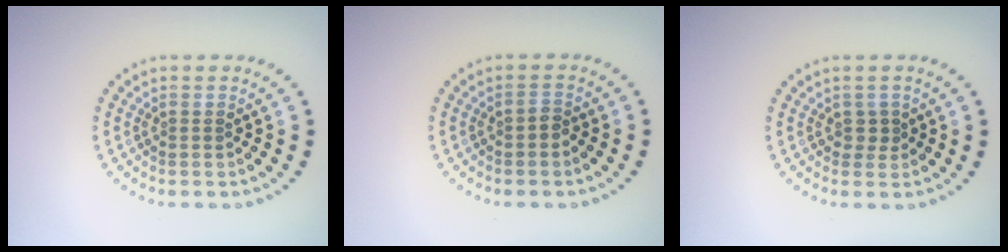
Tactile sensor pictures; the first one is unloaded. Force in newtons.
{"total": 0.9, "press": 0.8, "slide": 0.5}
{"total": 1.0, "press": 0.8, "slide": 0.6}